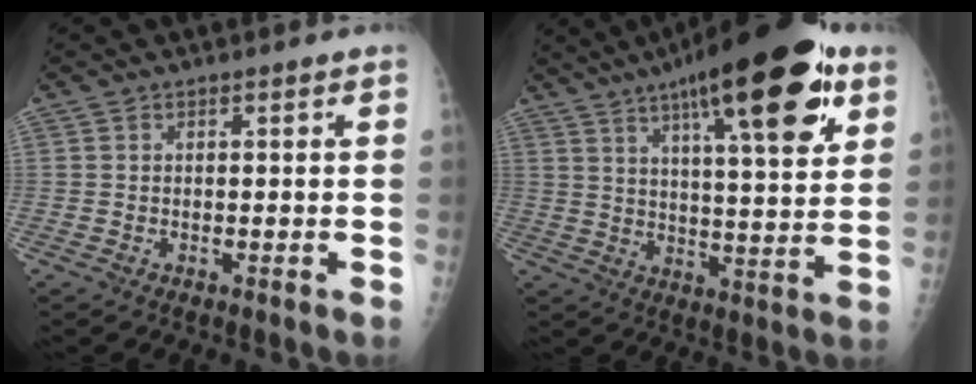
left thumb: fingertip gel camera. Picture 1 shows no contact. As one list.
[{"total": 23.7, "force": [12.5, 6.2, 19.1], "torque": [-0.271, -0.023, 0.186]}]